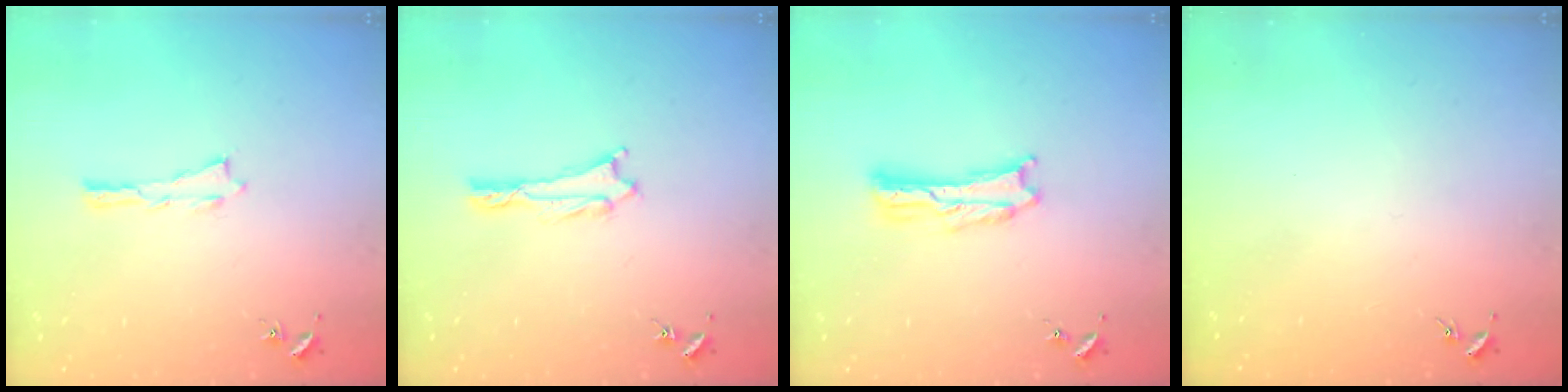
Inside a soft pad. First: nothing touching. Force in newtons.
{"total": 1.0, "press": 1.0, "slide": 0.2}
{"total": 1.6, "press": 1.6, "slide": 0.3}
{"total": 0.0}